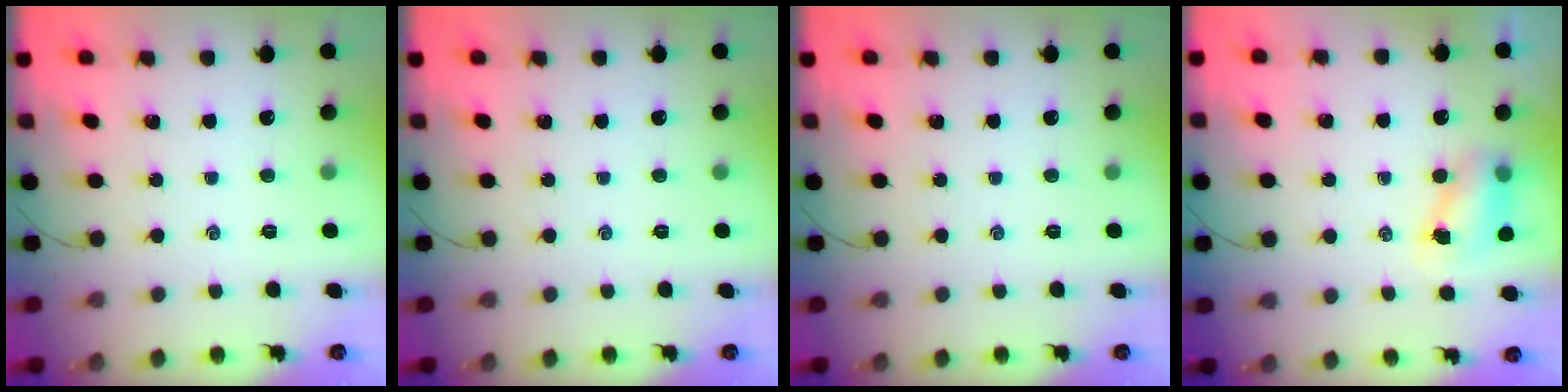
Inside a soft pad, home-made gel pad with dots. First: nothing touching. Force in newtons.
{"total": 0.0}
{"total": 0.0}
{"total": 6.7, "press": 6.6, "slide": 1.1}